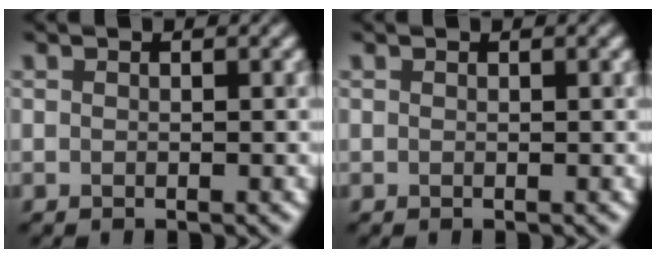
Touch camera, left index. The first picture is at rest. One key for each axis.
{"total": 0.0}